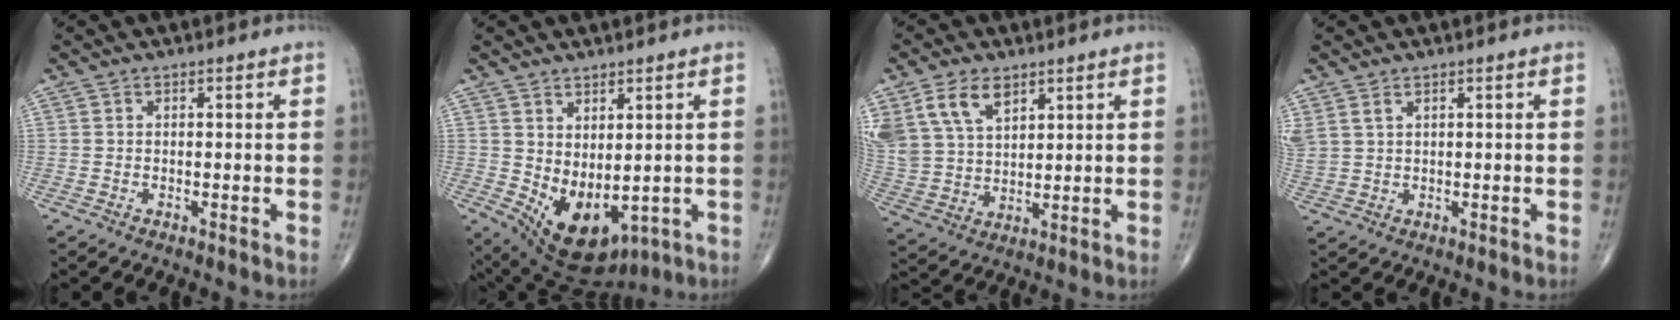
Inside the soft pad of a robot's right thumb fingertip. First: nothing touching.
{"total": 10.9, "force": [-0.5, 6.2, 9.0], "torque": [-0.137, -0.017, 0.026]}
{"total": 14.1, "force": [7.4, 8.7, 8.2], "torque": [-0.167, -0.013, 0.154]}
{"total": 3.4, "force": [1.9, 1.7, 2.2], "torque": [-0.059, 0.004, 0.051]}